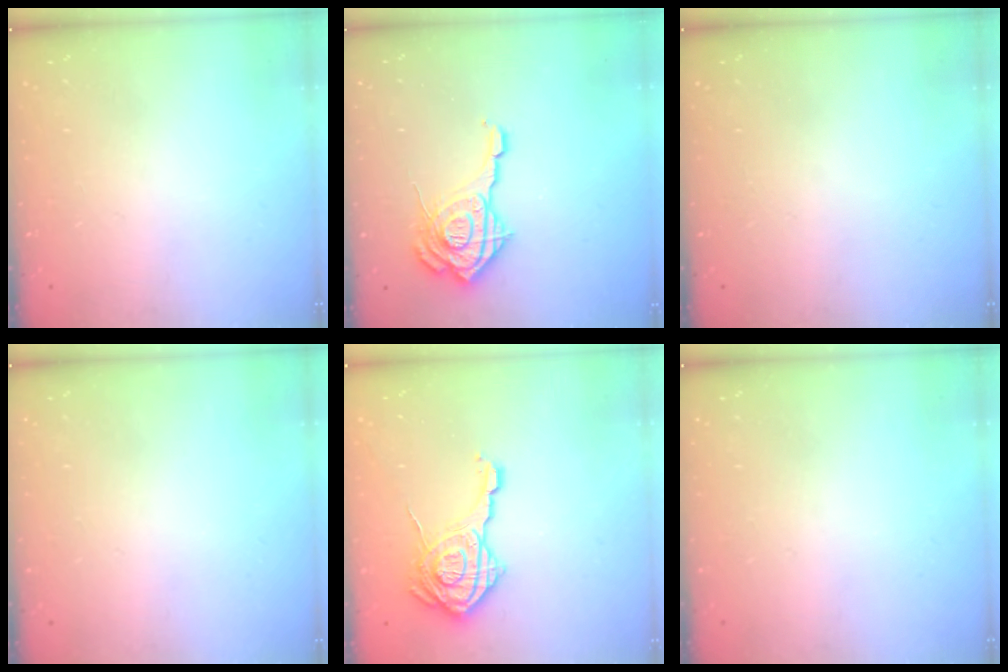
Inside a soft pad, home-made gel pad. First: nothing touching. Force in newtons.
{"total": 16.9, "press": 16.8, "slide": 1.7}
{"total": 0.0}
{"total": 0.0}
{"total": 17.5, "press": 17.5, "slide": 0.7}
{"total": 0.0}